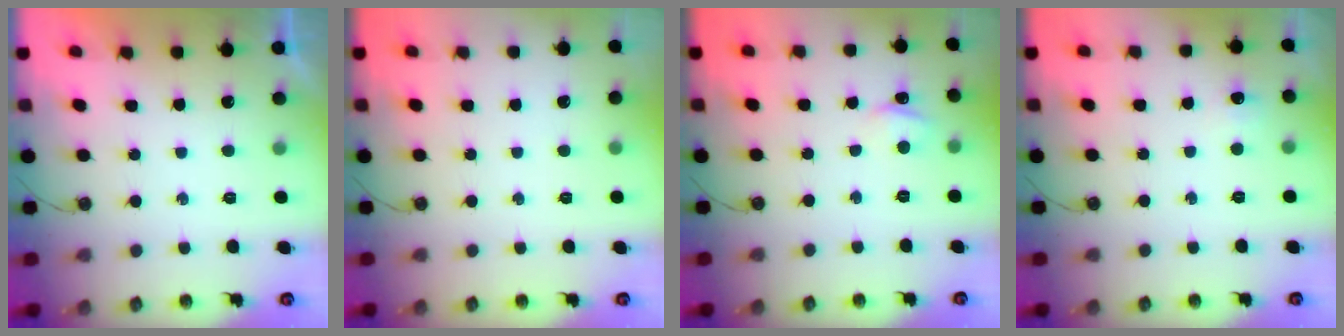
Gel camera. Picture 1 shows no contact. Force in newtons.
{"total": 0.0}
{"total": 2.9, "press": 2.8, "slide": 0.3}
{"total": 4.1, "press": 4.1, "slide": 0.6}